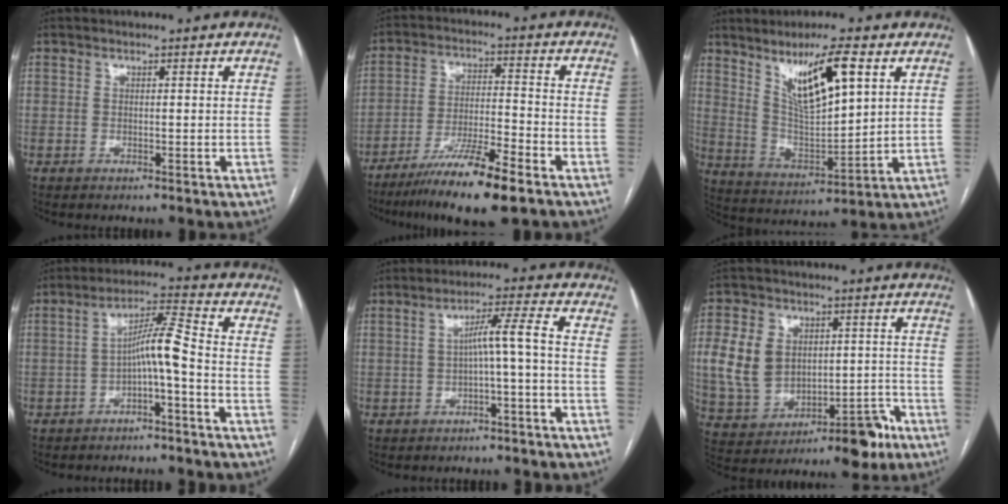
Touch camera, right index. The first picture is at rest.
{"total": 12.3, "force": [-8.3, 0.6, 9.1], "torque": [-0.163, -0.029, -0.146]}
{"total": 11.9, "force": [6.1, 1.9, 10.1], "torque": [-0.183, 0.000, 0.118]}
{"total": 6.5, "force": [-2.2, 0.0, 6.1], "torque": [-0.104, 0.027, -0.038]}
{"total": 5.2, "force": [-1.1, -0.5, 5.1], "torque": [-0.083, 0.022, -0.015]}
{"total": 14.2, "force": [-2.9, 10.1, 9.6], "torque": [-0.158, 0.046, -0.021]}